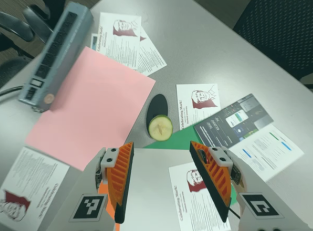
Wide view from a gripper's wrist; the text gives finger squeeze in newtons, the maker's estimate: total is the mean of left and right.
{"total": 0.0}